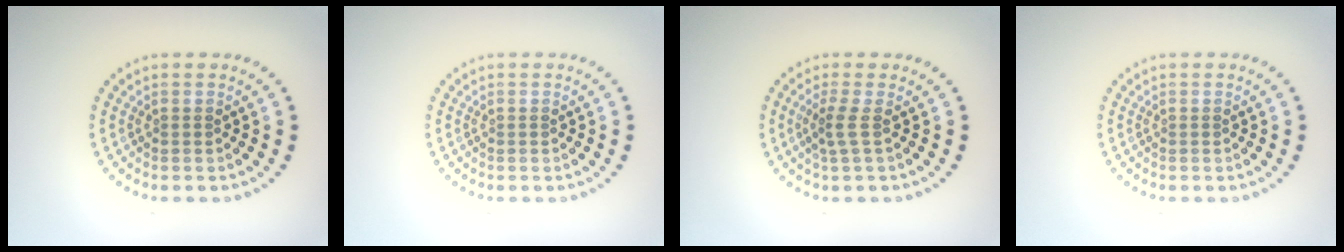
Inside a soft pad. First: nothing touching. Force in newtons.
{"total": 0.0}
{"total": 1.8, "press": 1.1, "slide": 1.4}
{"total": 0.0}